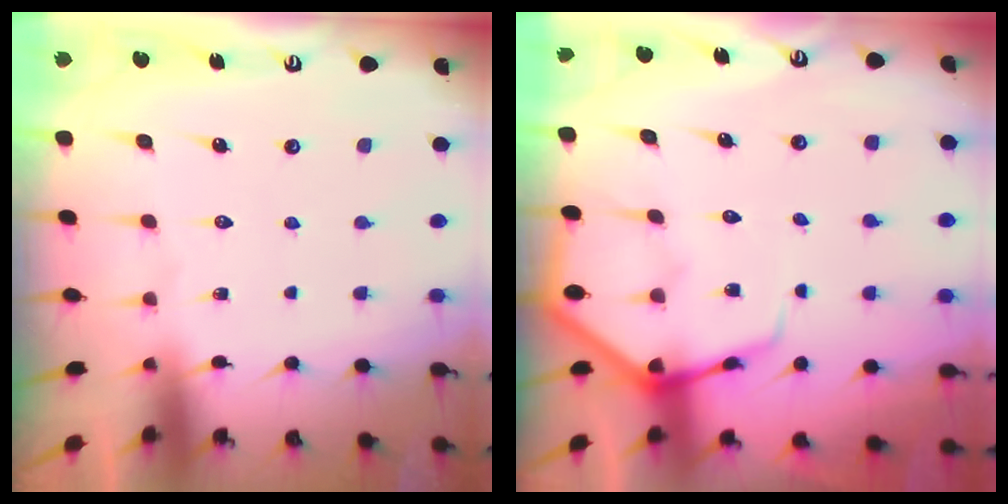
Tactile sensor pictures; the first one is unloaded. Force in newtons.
{"total": 6.7, "press": 6.7, "slide": 0.7}